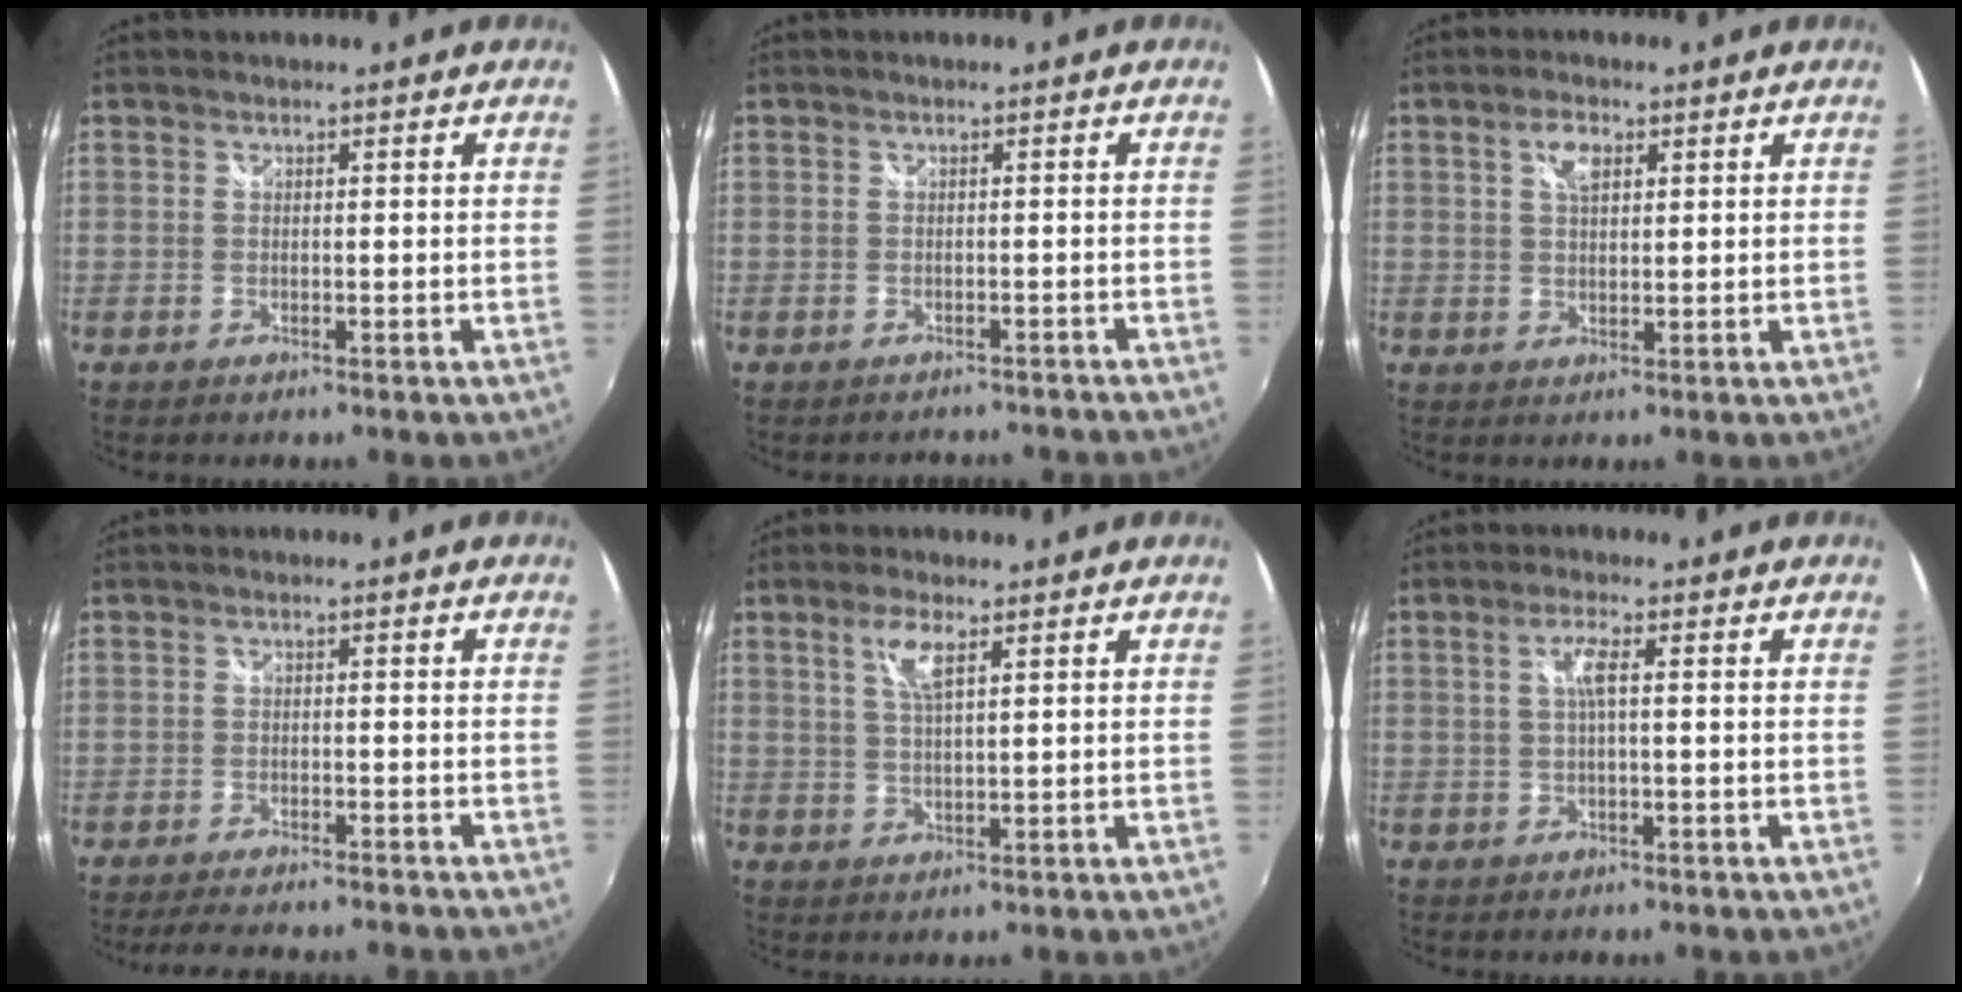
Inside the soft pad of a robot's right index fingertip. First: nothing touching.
{"total": 6.4, "force": [-5.8, 2.0, 1.8], "torque": [-0.034, -0.008, -0.066]}
{"total": 3.8, "force": [1.6, 1.9, 2.9], "torque": [-0.050, 0.007, 0.029]}
{"total": 9.2, "force": [-8.3, 1.1, 3.9], "torque": [-0.089, -0.013, -0.124]}
{"total": 4.4, "force": [2.1, 1.0, 3.7], "torque": [-0.072, 0.002, 0.042]}
{"total": 2.9, "force": [0.2, 0.0, 2.9], "torque": [-0.058, 0.003, 0.004]}